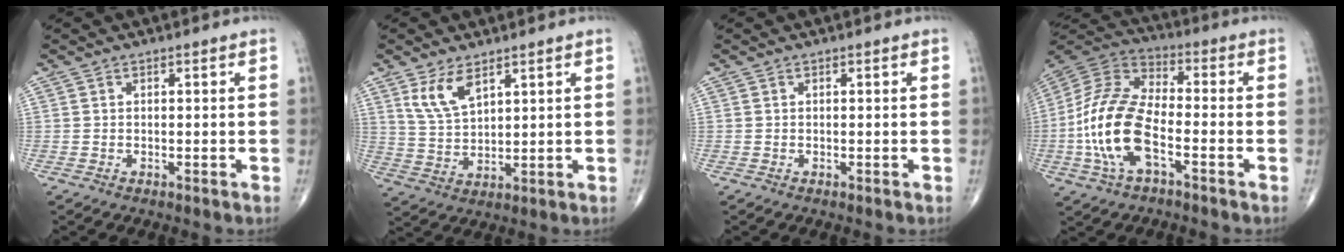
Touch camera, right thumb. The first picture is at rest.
{"total": 6.8, "force": [4.0, 3.1, 4.6], "torque": [-0.082, -0.022, 0.086]}
{"total": 0.0}
{"total": 16.4, "force": [-4.6, 7.8, 13.7], "torque": [-0.287, 0.031, -0.091]}